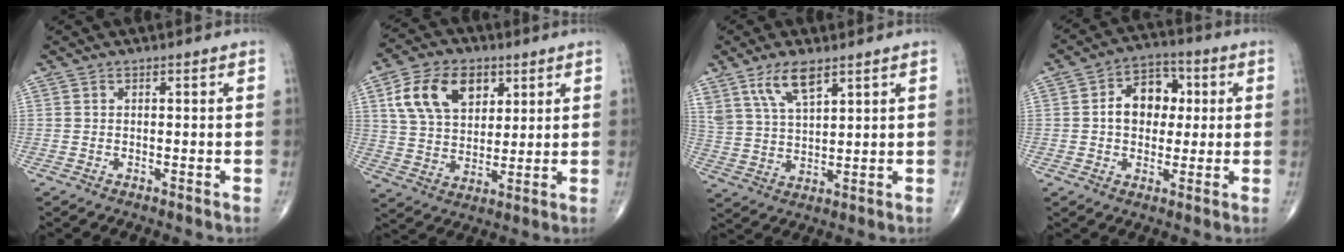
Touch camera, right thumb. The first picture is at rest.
{"total": 14.0, "force": [5.6, 9.3, 8.9], "torque": [-0.138, -0.011, 0.107]}
{"total": 8.0, "force": [5.1, 2.8, 5.5], "torque": [-0.103, -0.021, 0.106]}
{"total": 9.9, "force": [1.1, 7.4, 6.6], "torque": [-0.066, 0.019, 0.011]}